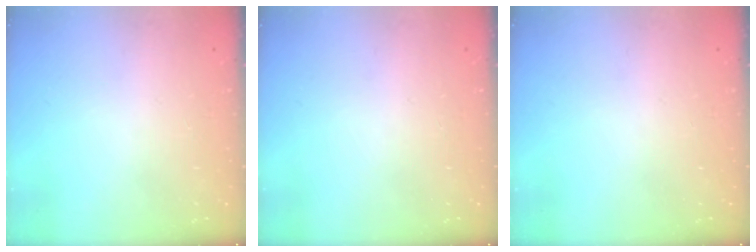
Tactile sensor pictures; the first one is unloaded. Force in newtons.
{"total": 0.0}
{"total": 0.0}